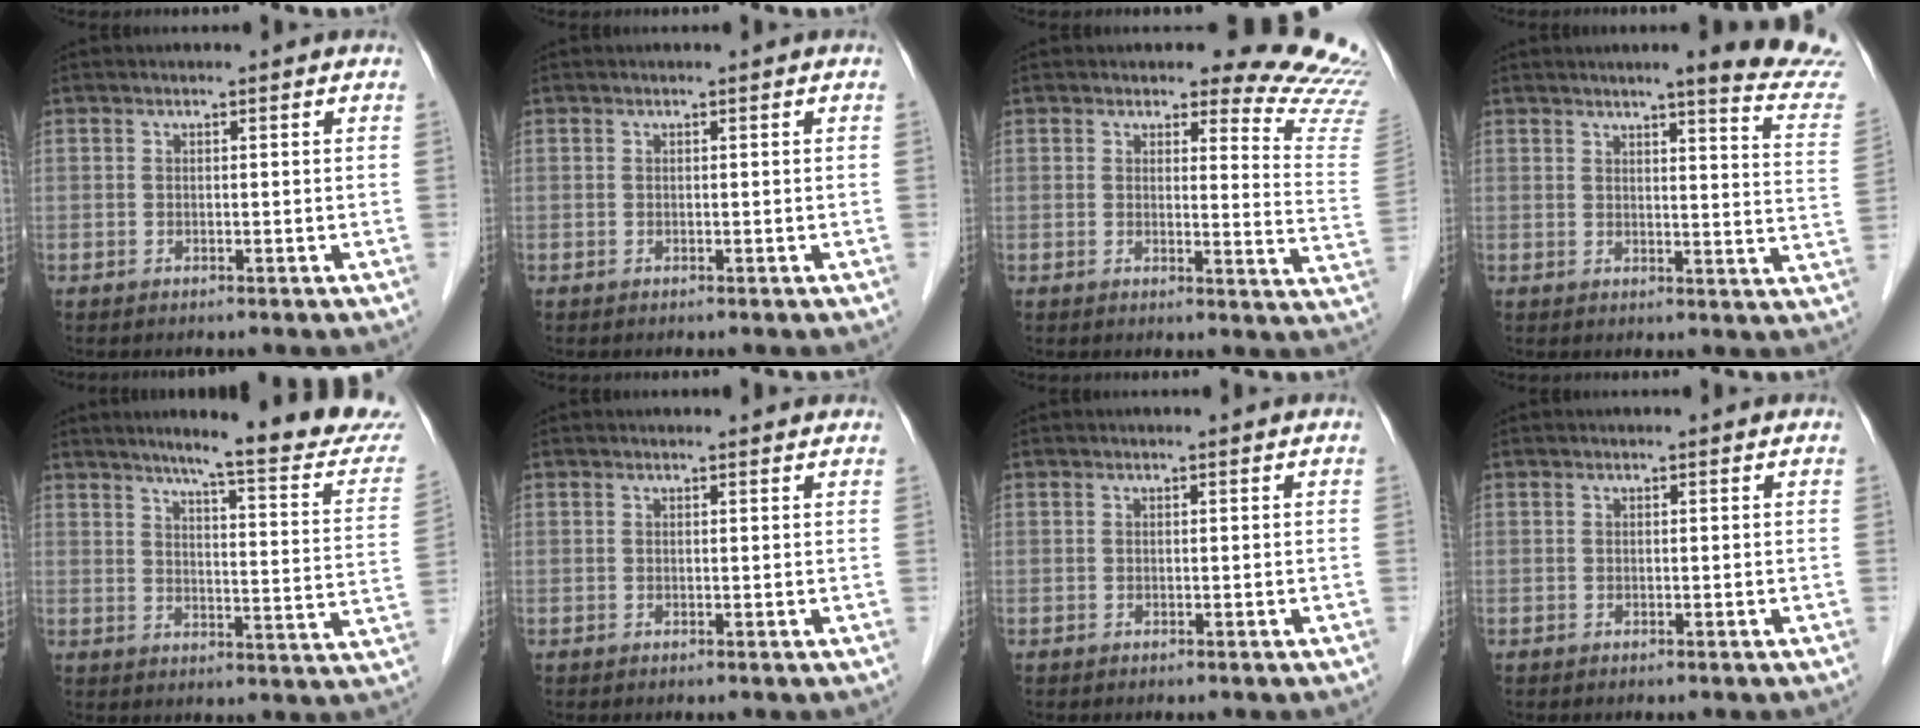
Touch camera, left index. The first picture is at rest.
{"total": 0.0}
{"total": 12.6, "force": [12.3, 1.7, 2.6], "torque": [0.003, -0.117, 0.096]}
{"total": 14.2, "force": [13.0, -0.6, 5.7], "torque": [-0.059, -0.080, 0.129]}
{"total": 18.1, "force": [15.9, 0.0, 8.7], "torque": [-0.111, -0.057, 0.190]}
{"total": 2.1, "force": [2.1, 0.4, 0.3], "torque": [-0.014, 0.008, 0.018]}
{"total": 0.0}
{"total": 0.0}